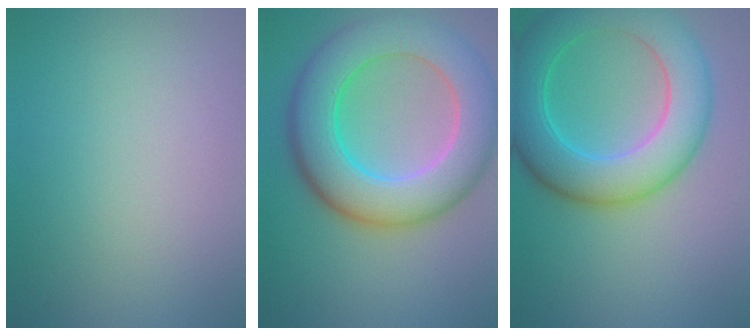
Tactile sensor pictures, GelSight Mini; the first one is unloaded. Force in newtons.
{"total": 10.9, "press": 10.9, "slide": 0.7}
{"total": 9.3, "press": 9.3, "slide": 0.0}